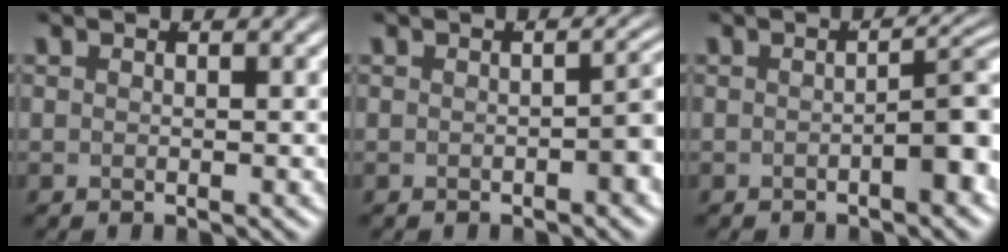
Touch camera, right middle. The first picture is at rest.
{"total": 2.3, "force": [-1.1, 0.7, 1.9], "torque": [-0.022, 0.000, -0.015]}
{"total": 4.3, "force": [-1.6, 1.3, 3.7], "torque": [-0.031, 0.004, -0.026]}